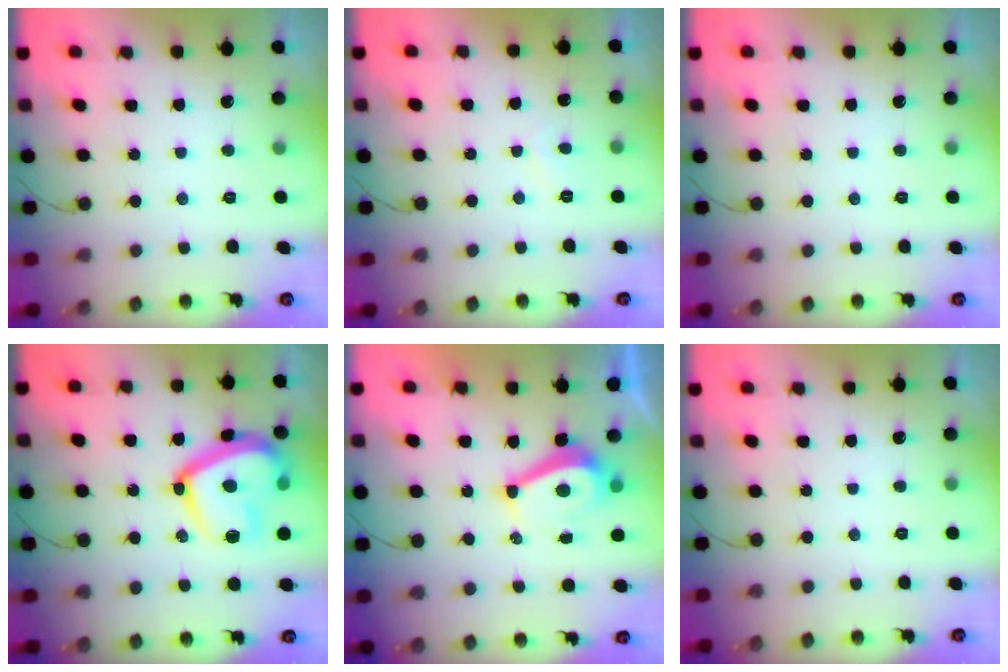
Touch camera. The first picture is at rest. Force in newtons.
{"total": 2.1, "press": 2.0, "slide": 0.5}
{"total": 0.0}
{"total": 18.2, "press": 18.1, "slide": 1.6}
{"total": 7.7, "press": 7.7, "slide": 0.8}
{"total": 0.0}